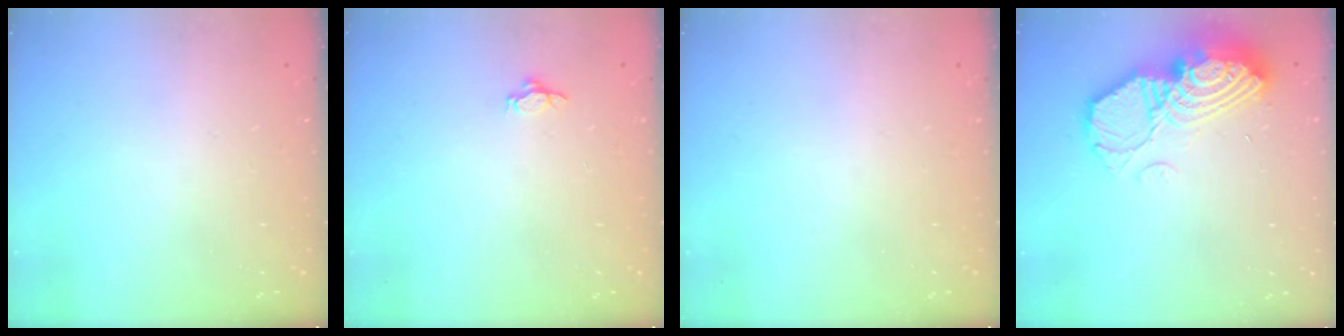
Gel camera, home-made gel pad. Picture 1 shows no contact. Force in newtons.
{"total": 2.7, "press": 2.6, "slide": 1.0}
{"total": 0.0}
{"total": 16.5, "press": 16.4, "slide": 1.2}